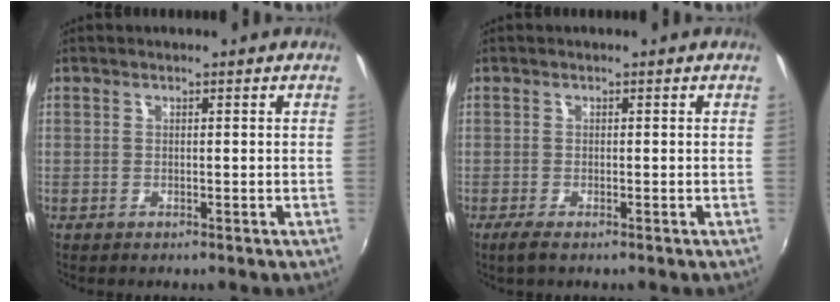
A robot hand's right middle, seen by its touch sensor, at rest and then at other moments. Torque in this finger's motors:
{"motor_torque": [0.44, -0.25, 0.03, 0.01]}